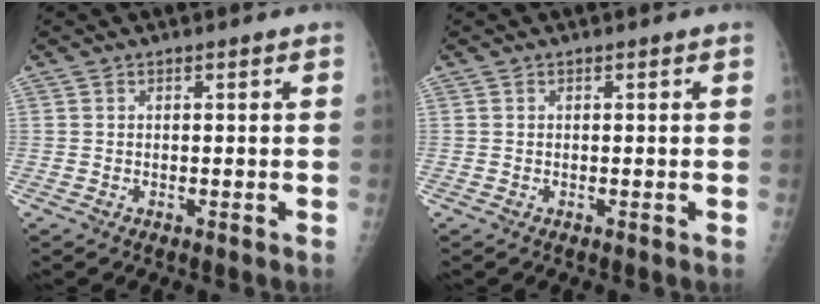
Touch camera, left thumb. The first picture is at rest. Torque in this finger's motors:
{"motor_torque": [-0.07, 0.02, -0.07, -0.03, 0.00]}